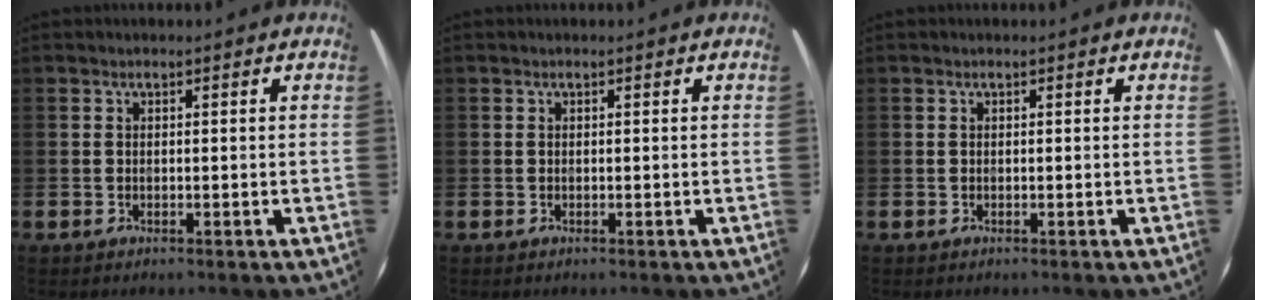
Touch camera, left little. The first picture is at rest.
{"total": 0.0}
{"total": 0.0}